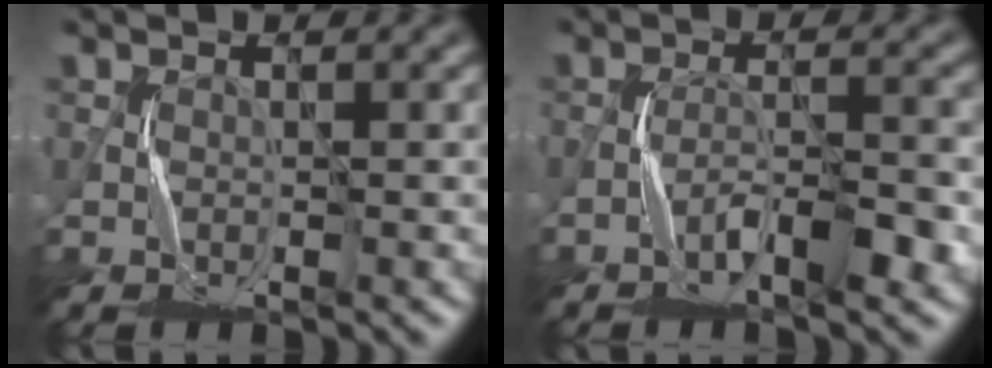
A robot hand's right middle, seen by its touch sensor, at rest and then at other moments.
{"total": 4.2, "force": [-2.4, 0.7, 3.4], "torque": [-0.063, 0.009, -0.044]}